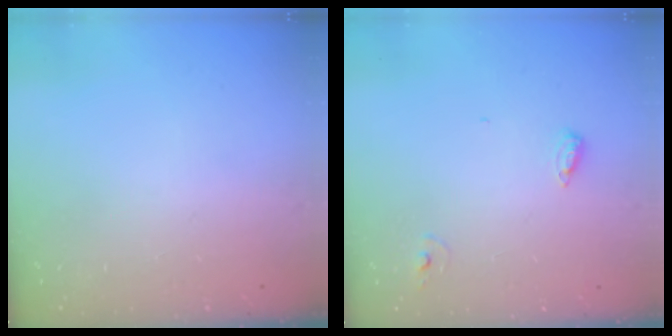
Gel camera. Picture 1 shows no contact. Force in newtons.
{"total": 6.0, "press": 5.8, "slide": 1.5}